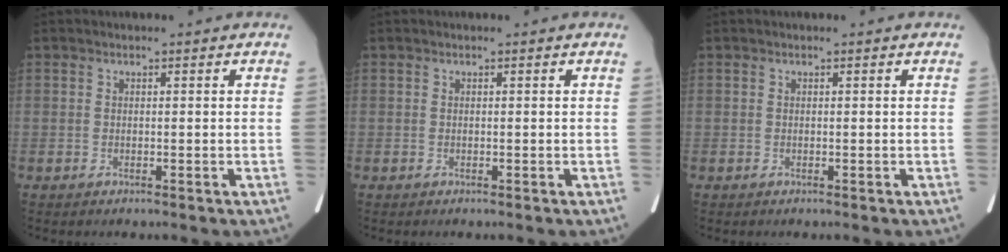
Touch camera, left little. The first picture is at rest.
{"total": 0.0}
{"total": 0.0}